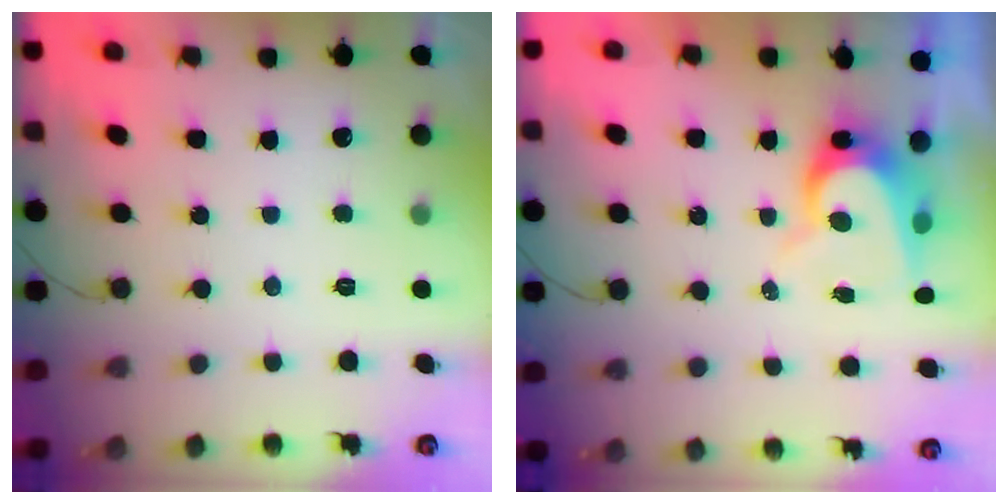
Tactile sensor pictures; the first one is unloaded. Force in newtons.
{"total": 8.3, "press": 8.2, "slide": 0.6}